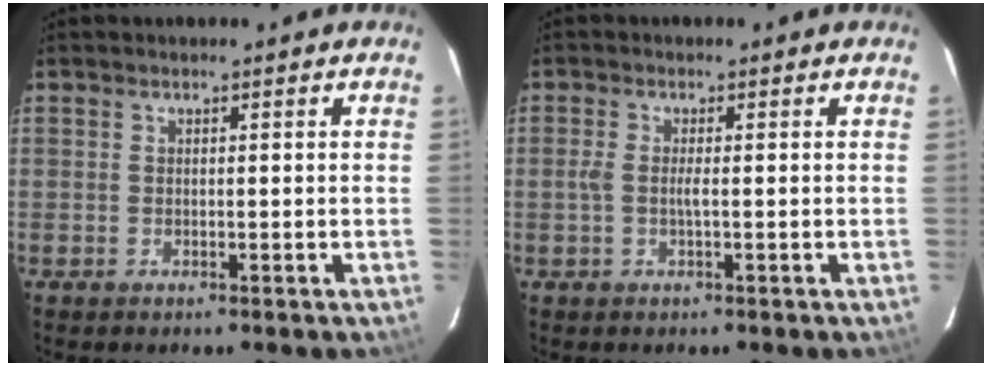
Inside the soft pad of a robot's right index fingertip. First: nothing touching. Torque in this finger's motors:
{"motor_torque": [0.41, 0.03, 0.29, 0.06]}